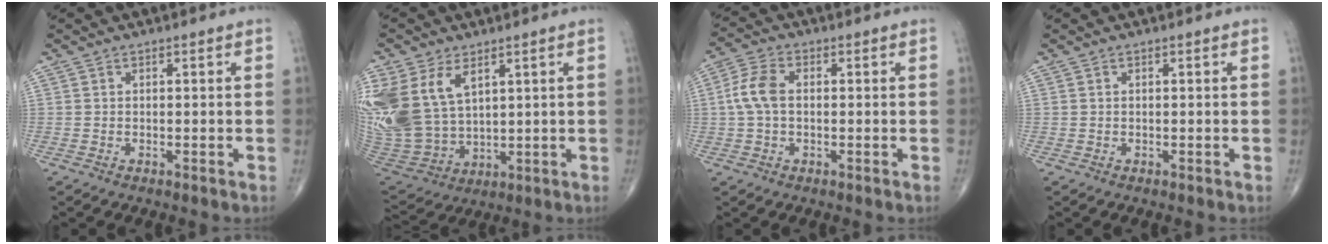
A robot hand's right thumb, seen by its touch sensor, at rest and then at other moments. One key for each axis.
{"total": 18.6, "fx": 6.6, "fy": 12.2, "fz": 12.4, "tx": -0.283, "ty": -0.015, "tz": 0.148}
{"total": 6.2, "fx": 0.2, "fy": 3.8, "fz": 4.8, "tx": -0.110, "ty": 0.017, "tz": -0.002}
{"total": 0.0}